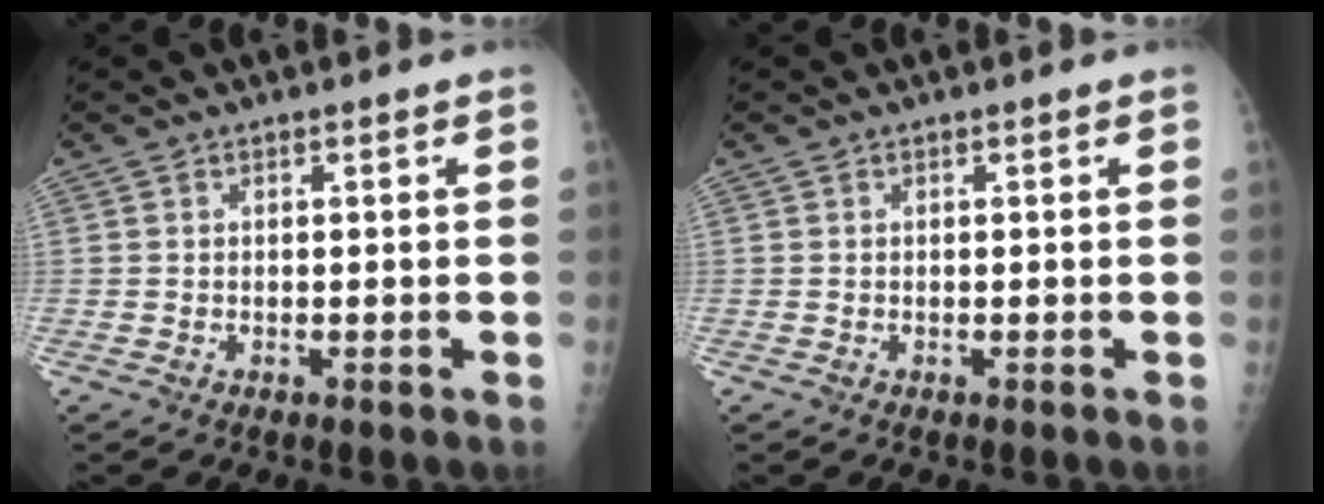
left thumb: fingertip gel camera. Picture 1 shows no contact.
{"total": 0.0}